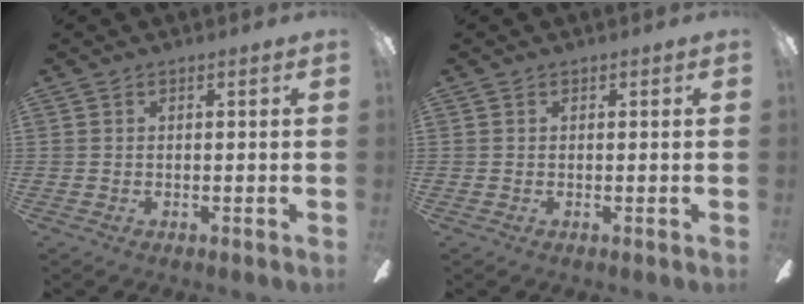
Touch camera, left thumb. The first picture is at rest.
{"total": 0.0}